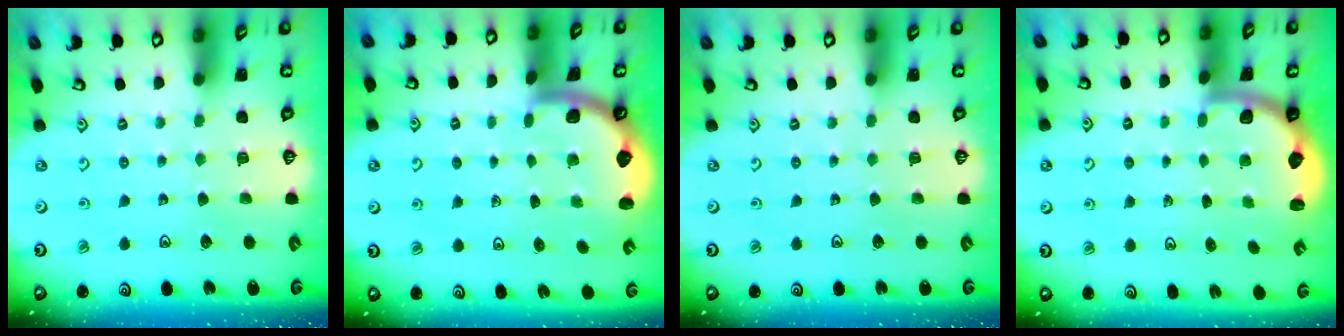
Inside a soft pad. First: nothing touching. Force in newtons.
{"total": 1.6, "press": 1.6, "slide": 0.1}
{"total": 0.0}
{"total": 2.4, "press": 1.7, "slide": 1.6}